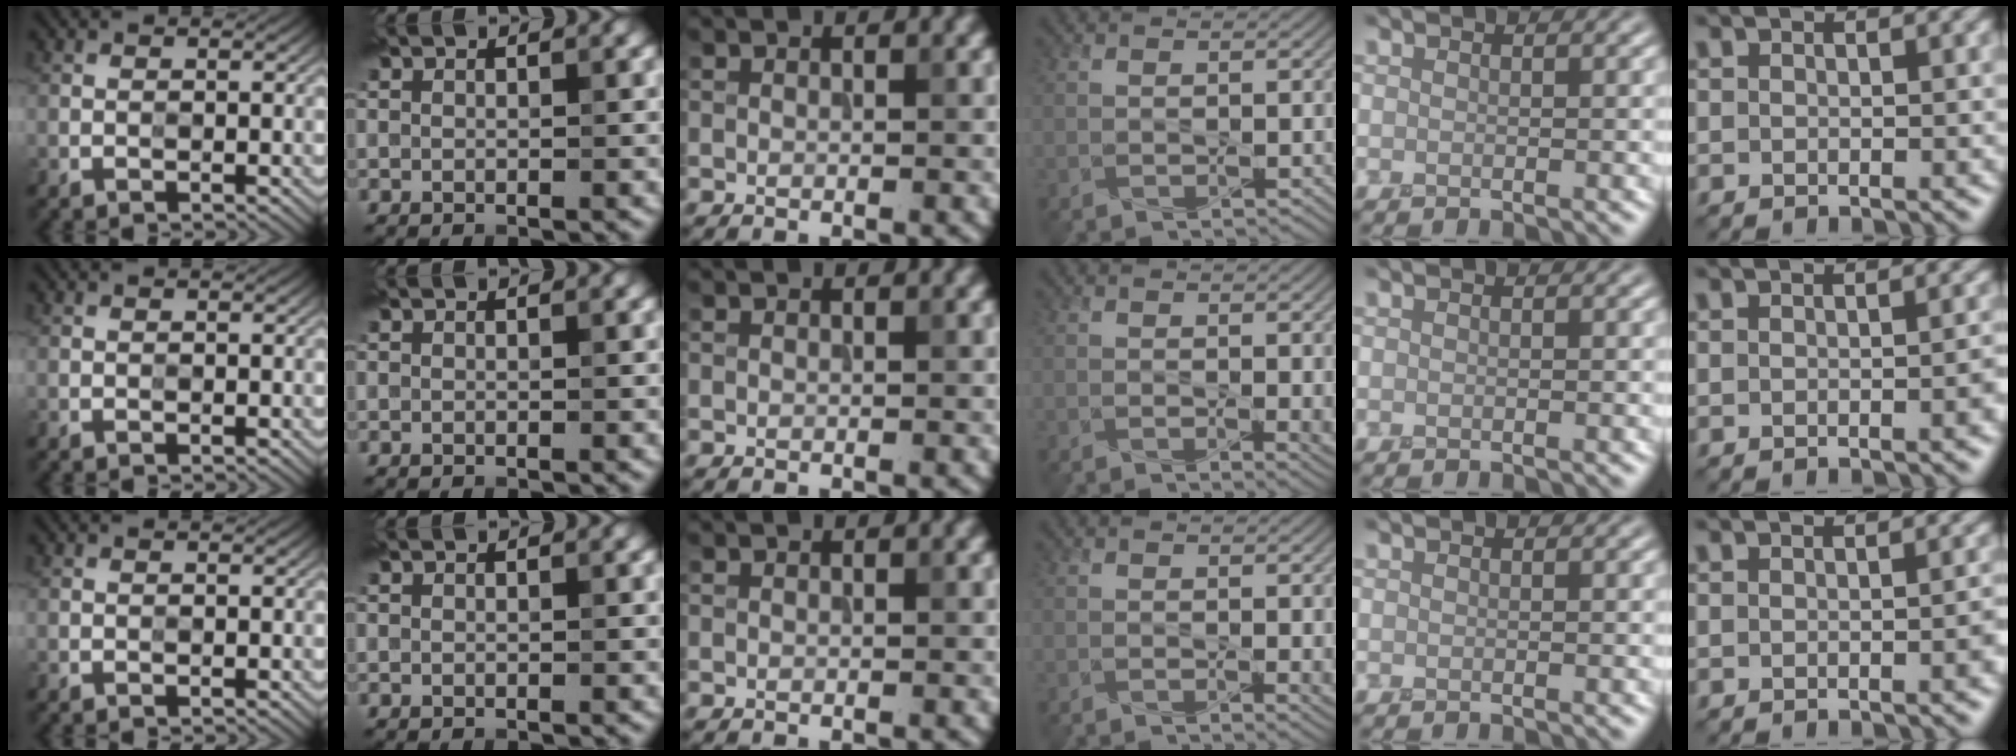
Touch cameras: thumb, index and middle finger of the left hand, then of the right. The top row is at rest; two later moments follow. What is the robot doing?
{"motion": "squeeze", "object": "stress ball aka squeeze ball"}